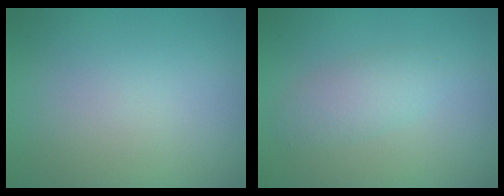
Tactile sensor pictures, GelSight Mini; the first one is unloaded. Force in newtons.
{"total": 2.2, "press": 2.2, "slide": 0.2}